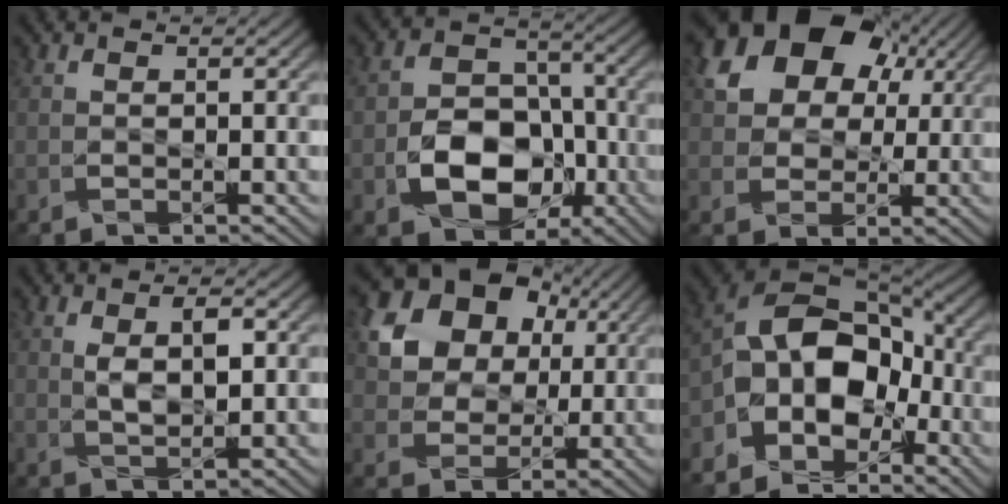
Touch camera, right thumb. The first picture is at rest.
{"total": 10.6, "force": [-3.4, 7.5, 6.6], "torque": [-0.114, -0.009, -0.064]}
{"total": 16.0, "force": [6.9, 11.9, 8.2], "torque": [-0.203, 0.067, 0.132]}
{"total": 4.3, "force": [0.9, 2.1, 3.7], "torque": [-0.076, -0.004, 0.018]}
{"total": 13.7, "force": [5.0, 10.6, 7.1], "torque": [-0.179, 0.041, 0.096]}
{"total": 11.1, "force": [-3.3, 7.9, 7.0], "torque": [-0.116, 0.002, -0.079]}